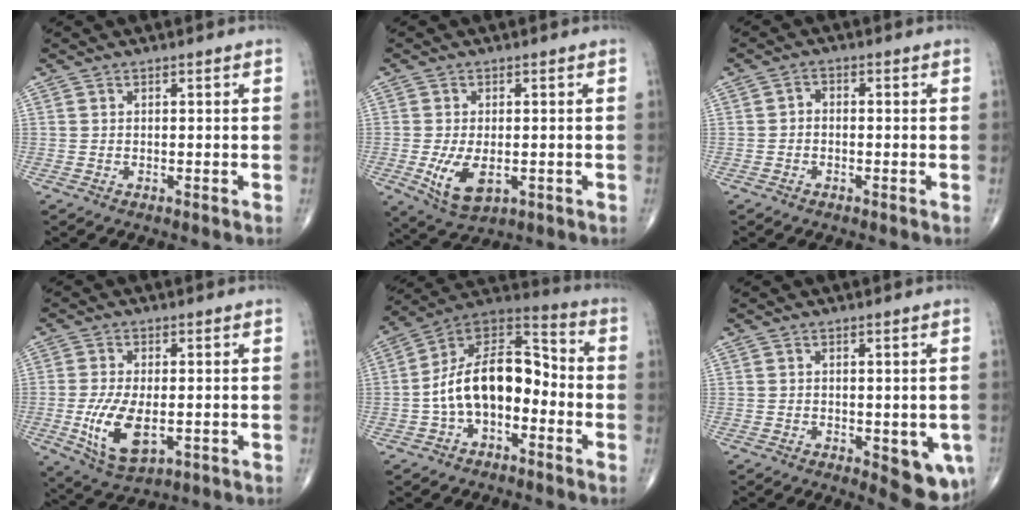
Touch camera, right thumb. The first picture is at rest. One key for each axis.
{"total": 7.5, "fx": -1.6, "fy": 4.0, "fz": 6.1, "tx": -0.114, "ty": -0.013, "tz": -0.018}
{"total": 1.6, "fx": -0.5, "fy": 1.2, "fz": 1.0, "tx": -0.009, "ty": 0.008, "tz": -0.015}
{"total": 10.3, "fx": -2.1, "fy": 5.1, "fz": 8.8, "tx": -0.170, "ty": -0.014, "tz": -0.028}
{"total": 15.8, "fx": -3.2, "fy": 9.2, "fz": 12.4, "tx": -0.190, "ty": 0.060, "tz": -0.065}
{"total": 8.3, "fx": -2.2, "fy": 3.5, "fz": 7.2, "tx": -0.062, "ty": -0.013, "tz": -0.021}